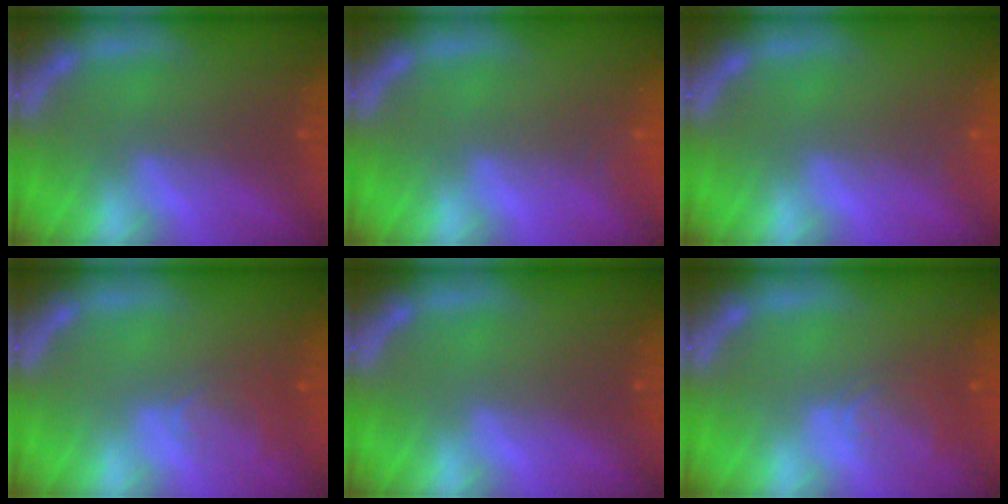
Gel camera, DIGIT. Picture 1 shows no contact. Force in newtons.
{"total": 1.4}
{"total": 0.9}
{"total": 2.5}
{"total": 0.0}
{"total": 2.9}